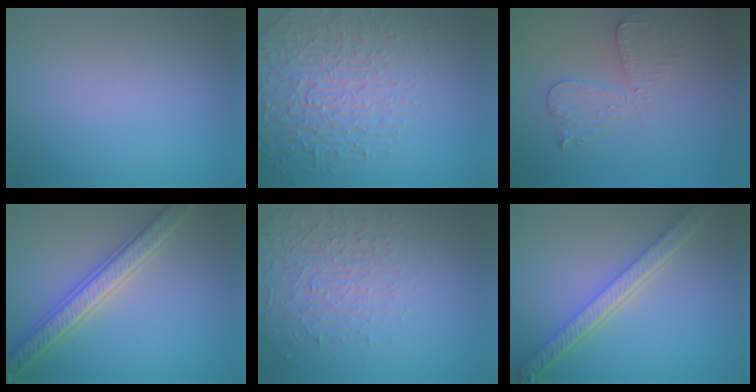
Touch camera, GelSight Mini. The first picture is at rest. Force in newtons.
{"total": 7.1, "press": 5.5, "slide": 4.4}
{"total": 3.0, "press": 2.7, "slide": 1.2}
{"total": 5.5, "press": 5.4, "slide": 1.1}
{"total": 4.7, "press": 3.2, "slide": 3.4}
{"total": 5.3, "press": 4.2, "slide": 3.4}